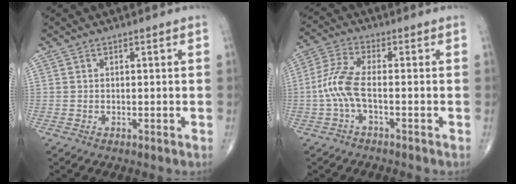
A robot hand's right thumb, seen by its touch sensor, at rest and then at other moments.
{"total": 6.7, "force": [-1.5, 2.1, 6.2], "torque": [-0.159, 0.019, -0.038]}